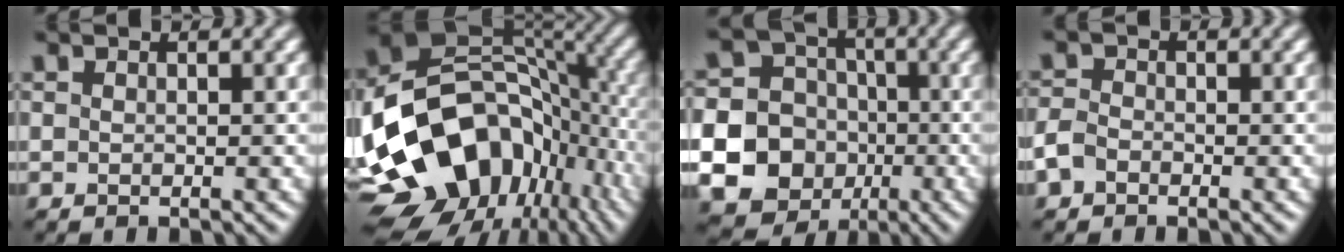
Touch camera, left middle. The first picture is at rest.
{"total": 16.8, "force": [-5.9, 11.8, 10.4], "torque": [-0.186, 0.003, -0.114]}
{"total": 22.1, "force": [-5.7, 20.8, 4.8], "torque": [-0.162, -0.032, -0.132]}
{"total": 1.9, "force": [-1.3, 1.2, 0.7], "torque": [-0.012, 0.002, -0.033]}